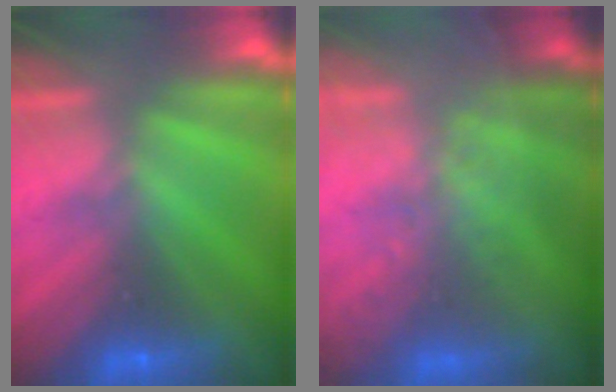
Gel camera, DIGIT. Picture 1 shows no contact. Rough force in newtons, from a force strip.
{"total": 9.2}